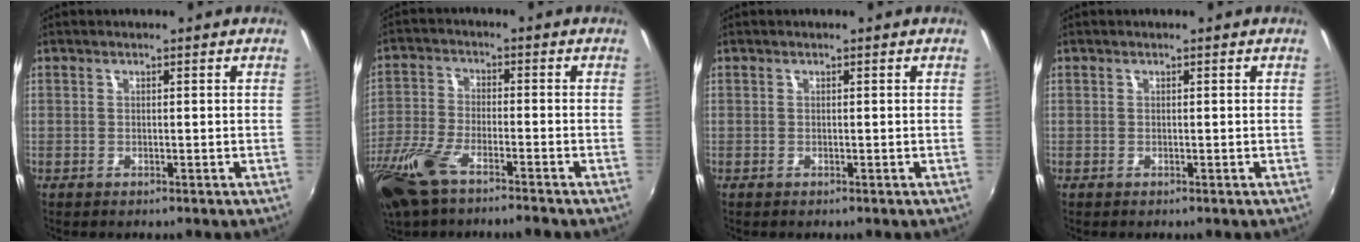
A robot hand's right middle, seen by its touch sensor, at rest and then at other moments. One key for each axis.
{"total": 11.9, "fx": -8.2, "fy": 3.4, "fz": 7.9, "tx": -0.190, "ty": -0.034, "tz": -0.164}
{"total": 0.0}
{"total": 0.0}